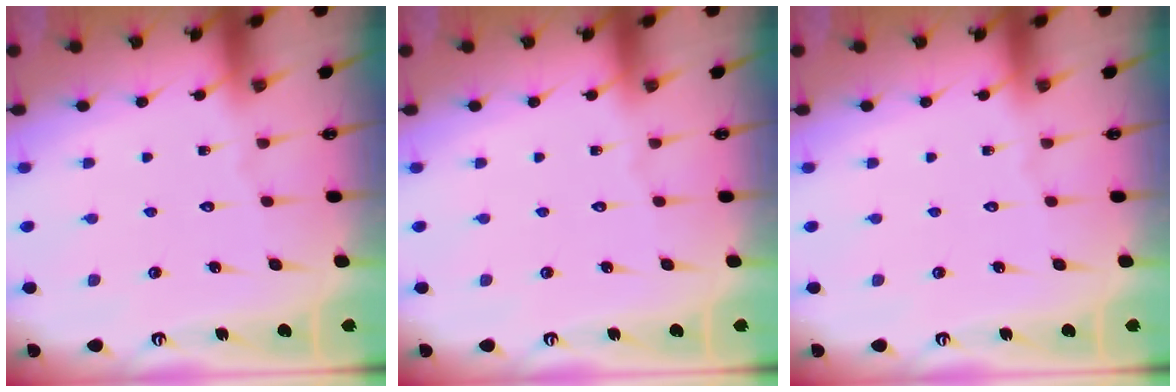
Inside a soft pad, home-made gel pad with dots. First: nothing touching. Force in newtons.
{"total": 0.0}
{"total": 0.0}